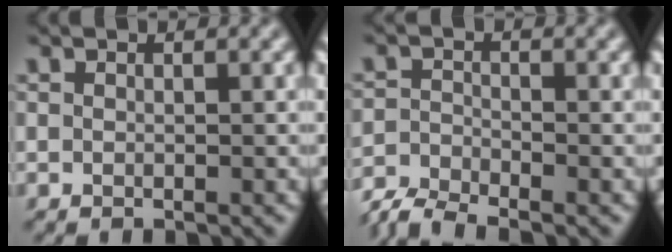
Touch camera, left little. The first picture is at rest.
{"total": 3.9, "force": [-3.6, 0.9, 1.2], "torque": [-0.025, -0.006, -0.082]}